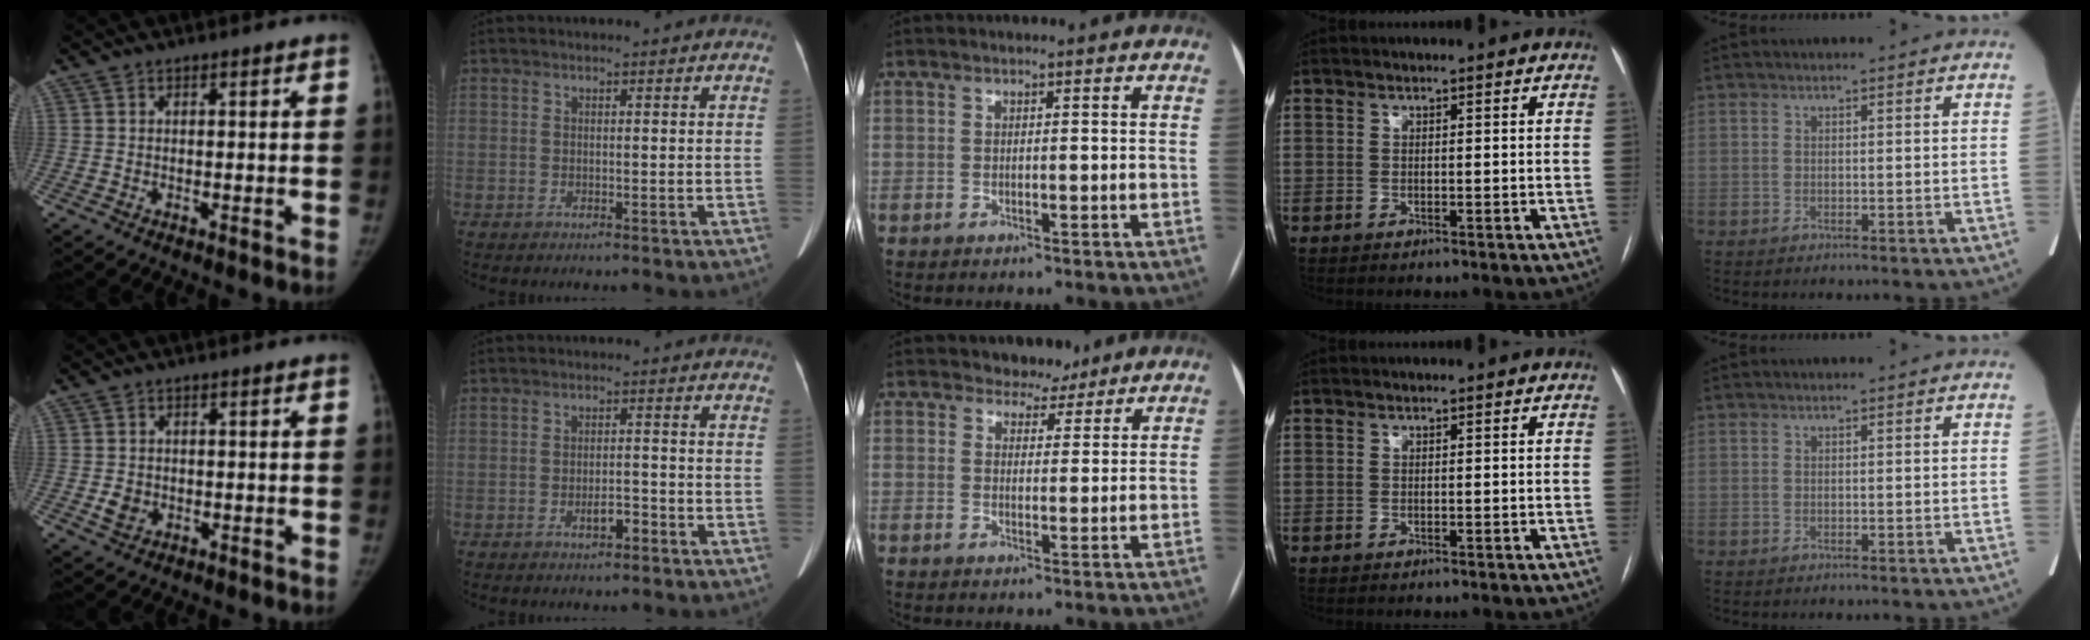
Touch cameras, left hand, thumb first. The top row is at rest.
{"thumb": {"total": 2.9, "force": [-0.6, 2.5, 1.5], "torque": [-0.019, 0.002, -0.006]}, "index": {"total": 2.6, "force": [-1.6, 0.9, 1.8], "torque": [-0.029, 0.004, -0.026]}, "middle": {"total": 4.0, "force": [3.3, 2.1, 0.2], "torque": [0.003, -0.002, 0.044]}}